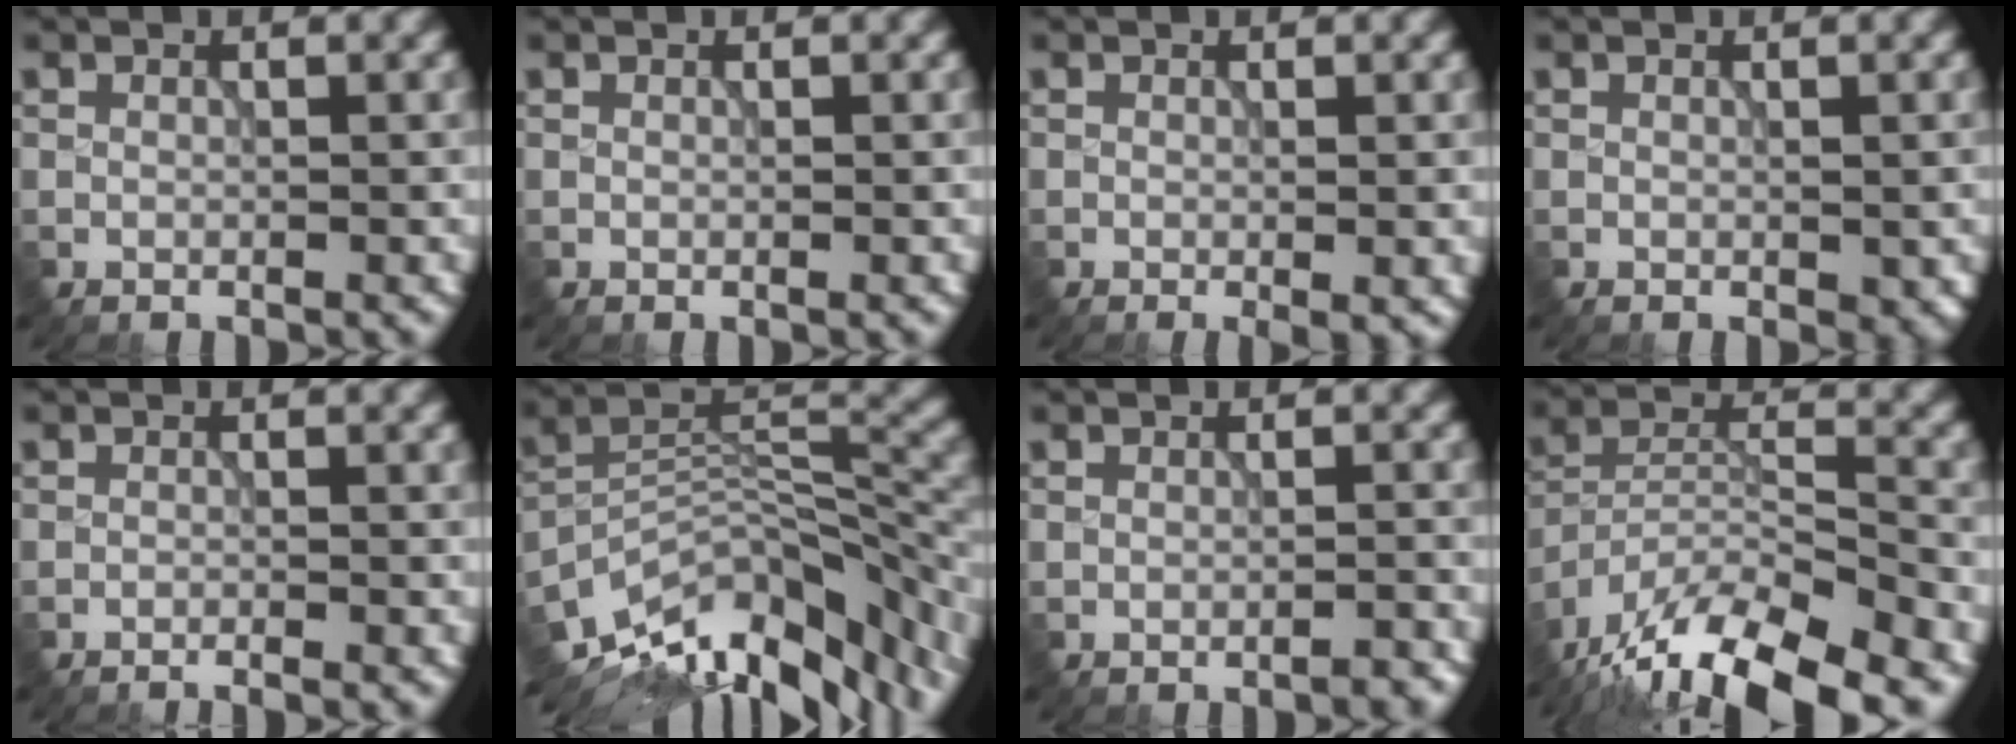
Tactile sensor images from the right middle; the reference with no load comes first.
{"total": 0.0}
{"total": 1.3, "force": [-0.5, 0.1, 1.1], "torque": [-0.015, -0.004, -0.006]}
{"total": 1.5, "force": [-0.3, 0.8, 1.3], "torque": [-0.018, -0.007, -0.001]}
{"total": 1.0, "force": [-0.9, -0.2, 0.5], "torque": [-0.005, 0.002, -0.019]}
{"total": 13.7, "force": [-9.6, 4.9, 8.4], "torque": [-0.156, 0.003, -0.151]}
{"total": 1.4, "force": [-1.2, 0.2, 0.7], "torque": [-0.004, 0.004, -0.015]}
{"total": 16.8, "force": [-13.9, 4.6, 8.2], "torque": [-0.139, -0.006, -0.212]}